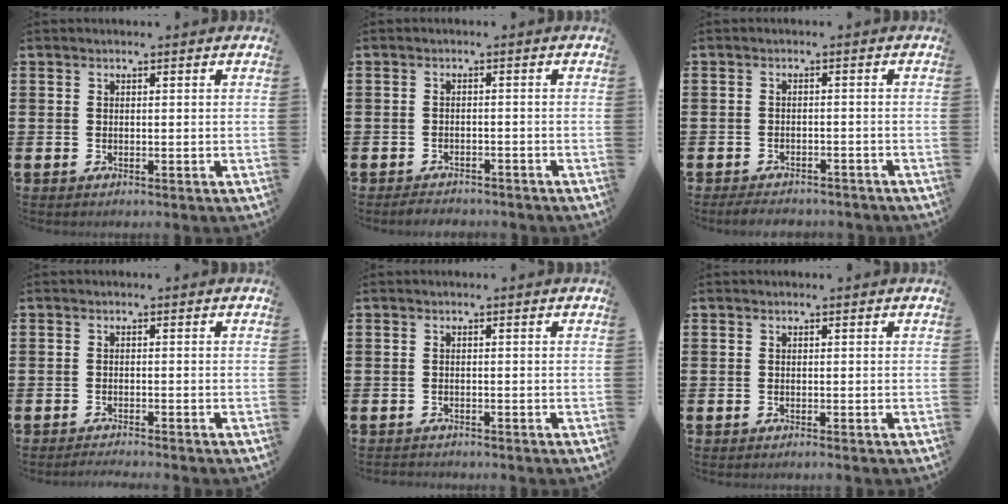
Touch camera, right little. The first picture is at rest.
{"total": 1.5, "force": [-1.5, 0.3, 0.1], "torque": [-0.008, 0.003, -0.033]}
{"total": 1.8, "force": [-1.8, 0.3, 0.3], "torque": [-0.010, 0.004, -0.039]}
{"total": 0.9, "force": [-0.9, -0.2, 0.2], "torque": [-0.004, -0.002, -0.018]}
{"total": 0.5, "force": [-0.5, 0.1, 0.0], "torque": [-0.002, -0.001, -0.011]}
{"total": 0.0}